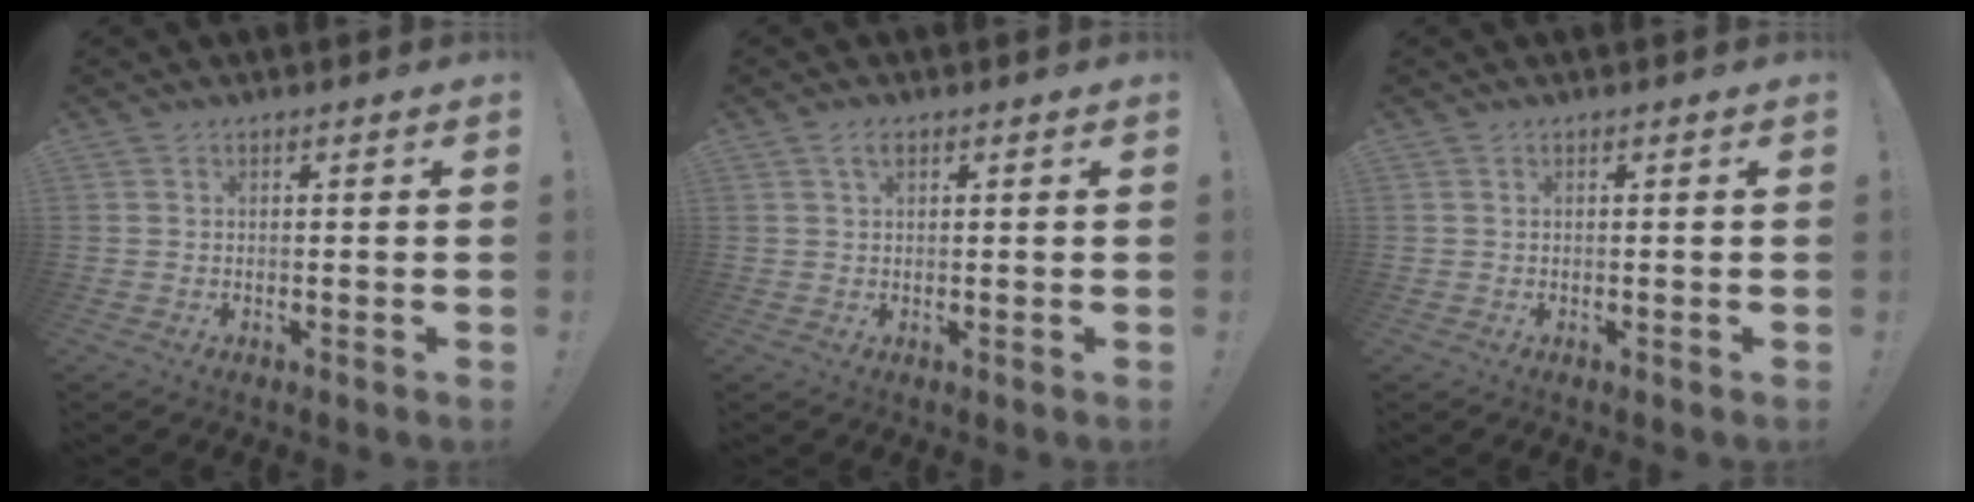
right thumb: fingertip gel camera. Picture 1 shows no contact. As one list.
[{"total": 2.5, "force": [1.3, 1.2, 1.8], "torque": [-0.031, -0.001, 0.021]}, {"total": 0.0}]